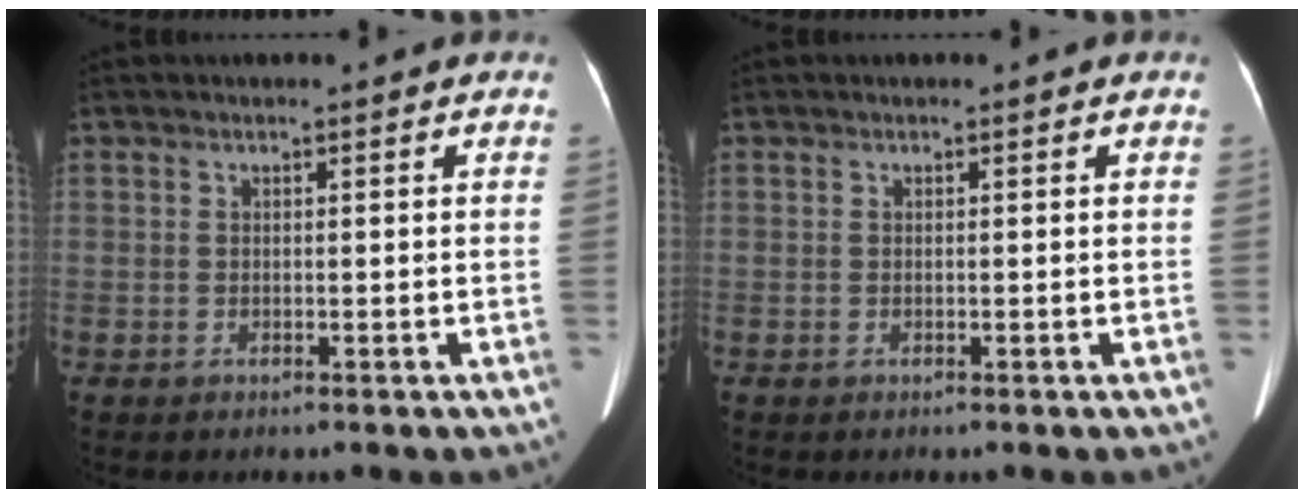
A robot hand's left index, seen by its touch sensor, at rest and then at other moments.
{"total": 0.0}